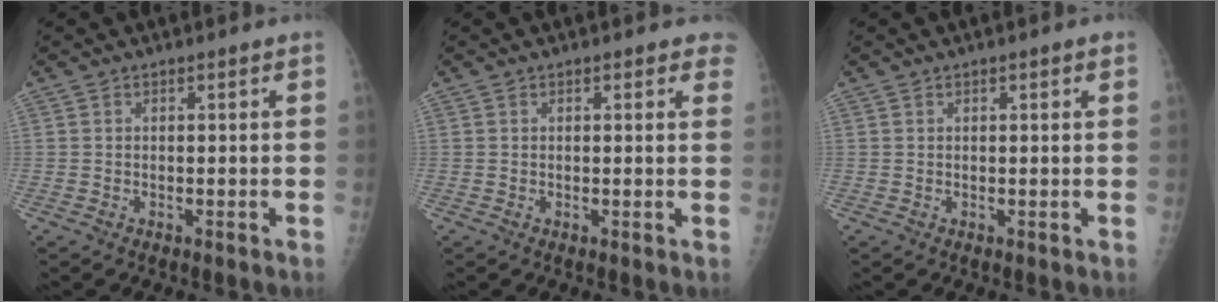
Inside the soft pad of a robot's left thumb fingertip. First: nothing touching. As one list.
[{"total": 2.6, "force": [1.8, 1.3, 1.3], "torque": [0.015, -0.002, 0.011]}, {"total": 1.3, "force": [0.7, 0.4, 1.1], "torque": [-0.013, 0.001, 0.008]}]